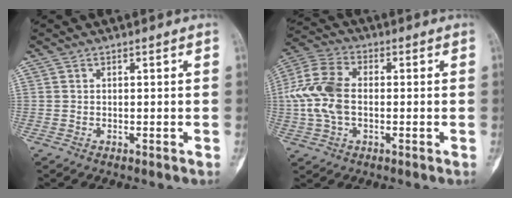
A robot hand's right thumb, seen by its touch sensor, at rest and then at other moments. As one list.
[{"total": 11.6, "force": [-0.3, 7.3, 9.0], "torque": [-0.200, 0.025, -0.012]}]